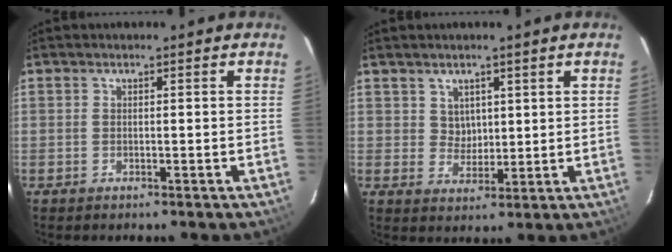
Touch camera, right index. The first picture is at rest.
{"total": 3.8, "force": [2.0, 3.1, 0.8], "torque": [-0.007, 0.005, 0.041]}